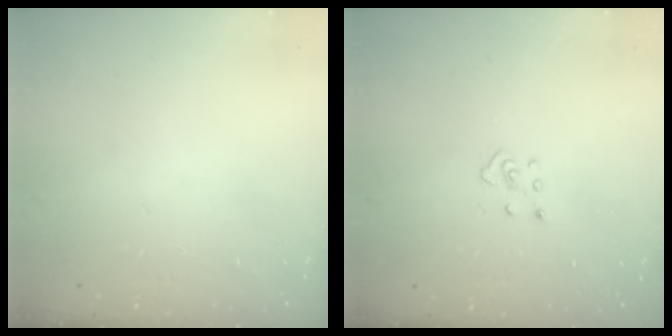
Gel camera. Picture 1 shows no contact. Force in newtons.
{"total": 3.4, "press": 3.3, "slide": 0.6}